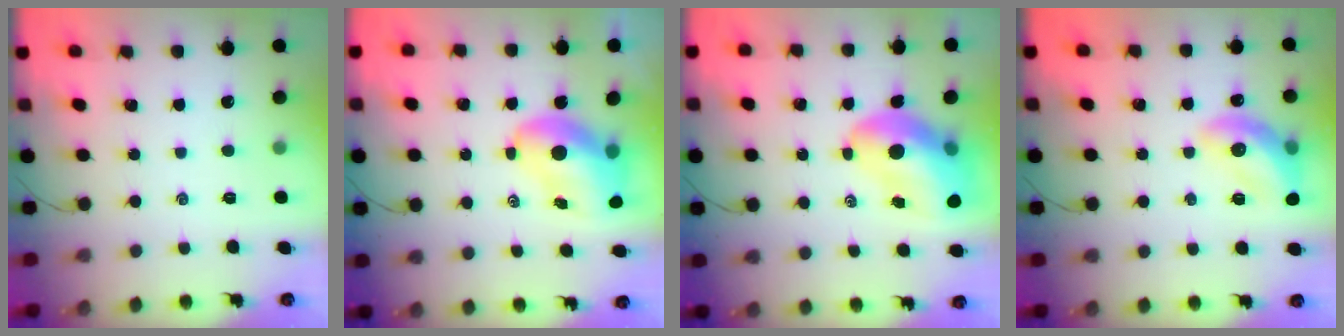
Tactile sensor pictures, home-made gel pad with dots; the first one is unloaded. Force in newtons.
{"total": 9.4, "press": 9.1, "slide": 2.1}
{"total": 15.6, "press": 14.9, "slide": 4.6}
{"total": 13.1, "press": 13.0, "slide": 1.8}